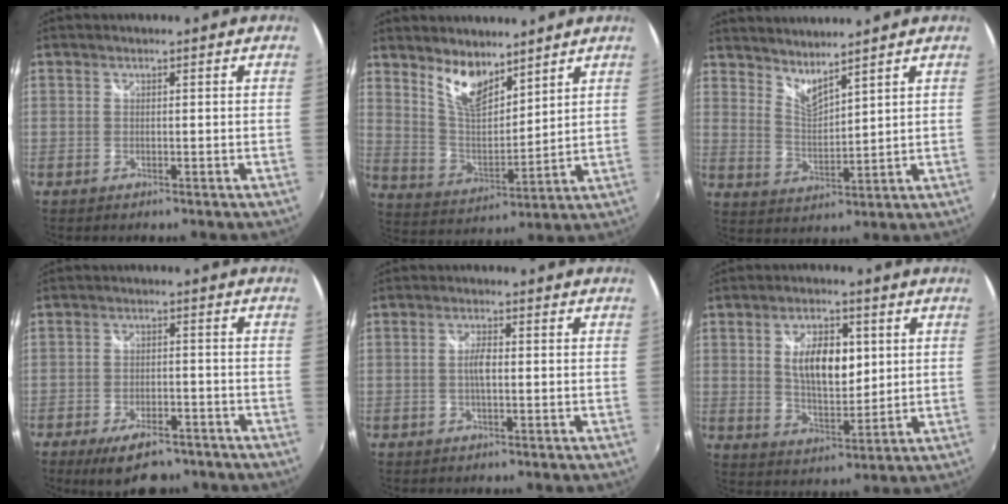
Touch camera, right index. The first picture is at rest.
{"total": 9.5, "force": [6.9, 3.6, 5.4], "torque": [-0.096, -0.004, 0.136]}
{"total": 5.9, "force": [5.4, 0.6, 2.3], "torque": [-0.039, -0.011, 0.099]}
{"total": 10.1, "force": [-7.4, 4.1, 5.4], "torque": [-0.119, -0.010, -0.111]}
{"total": 2.6, "force": [-0.3, 0.8, 2.5], "torque": [-0.048, 0.003, -0.006]}
{"total": 10.5, "force": [2.5, 5.3, 8.7], "torque": [-0.148, 0.005, 0.047]}